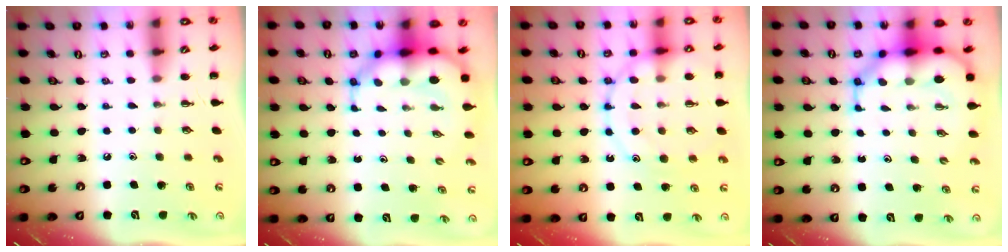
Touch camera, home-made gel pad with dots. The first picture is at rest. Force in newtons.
{"total": 8.3, "press": 7.9, "slide": 2.4}
{"total": 15.7, "press": 15.5, "slide": 2.1}
{"total": 10.8, "press": 10.3, "slide": 2.9}